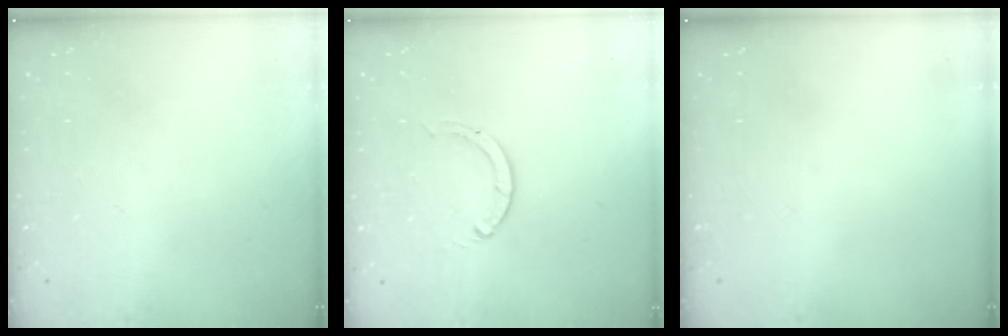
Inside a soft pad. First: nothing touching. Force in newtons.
{"total": 0.0}
{"total": 0.0}